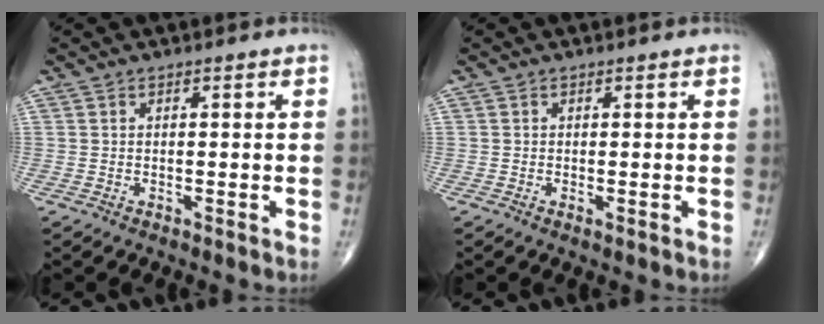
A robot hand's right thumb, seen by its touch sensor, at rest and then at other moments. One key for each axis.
{"total": 0.5, "fx": -0.1, "fy": 0.1, "fz": 0.5, "tx": -0.011, "ty": -0.004, "tz": -0.004}